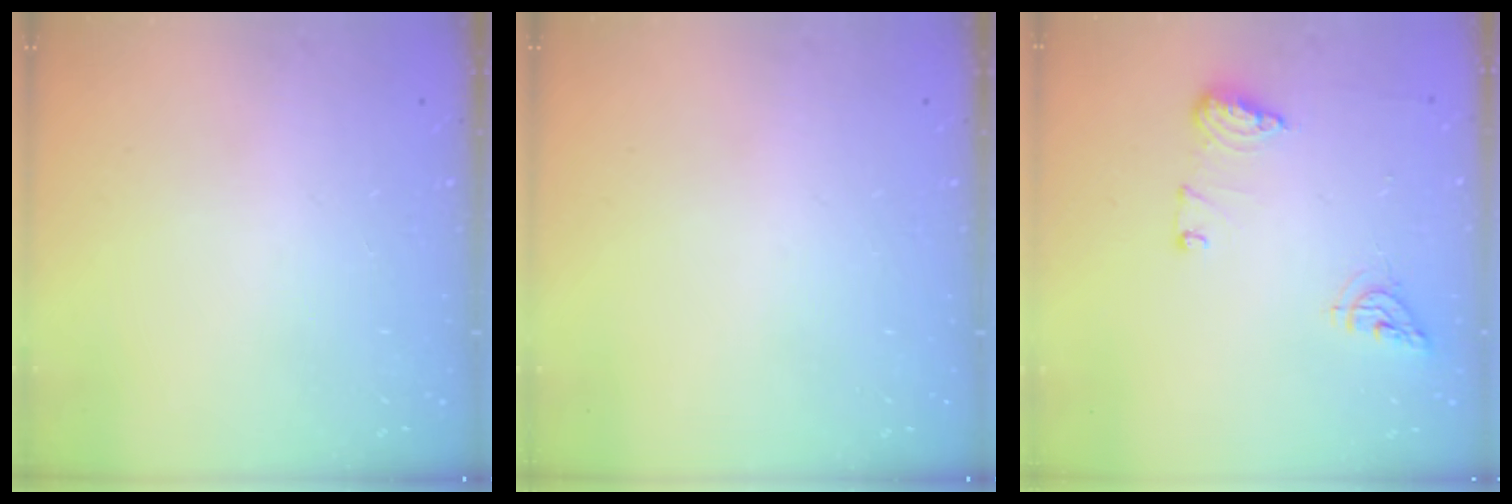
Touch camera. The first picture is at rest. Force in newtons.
{"total": 0.0}
{"total": 8.6, "press": 8.4, "slide": 1.4}